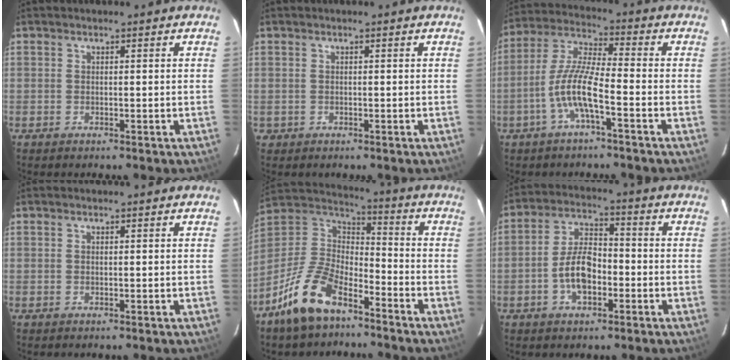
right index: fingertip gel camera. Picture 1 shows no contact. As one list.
[{"total": 1.1, "force": [-0.2, 1.1, 0.0], "torque": [0.001, 0.003, 0.001]}, {"total": 8.8, "force": [-3.8, 1.2, 7.9], "torque": [-0.176, 0.006, -0.076]}, {"total": 0.0}, {"total": 15.7, "force": [-10.2, 7.3, 9.5], "torque": [-0.205, 0.009, -0.192]}, {"total": 8.4, "force": [-2.7, 4.4, 6.7], "torque": [-0.132, 0.016, -0.044]}]